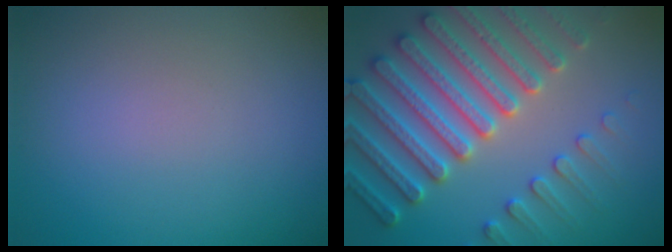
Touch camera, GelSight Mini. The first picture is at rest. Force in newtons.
{"total": 7.6, "press": 7.3, "slide": 1.9}